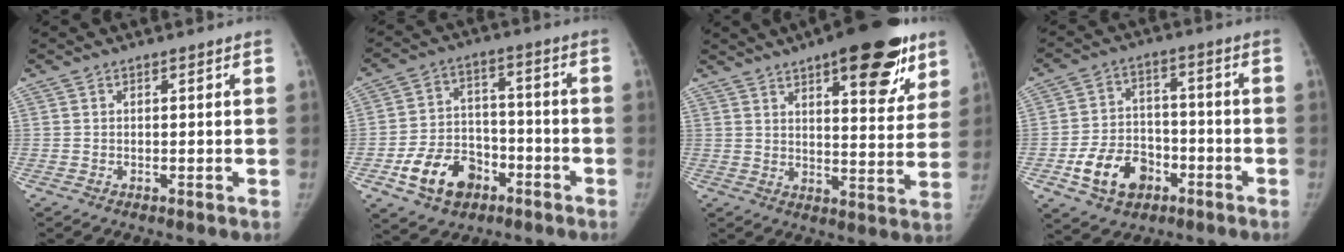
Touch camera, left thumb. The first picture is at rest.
{"total": 12.4, "force": [-6.3, 8.8, 6.0], "torque": [-0.074, 0.042, -0.102]}
{"total": 19.7, "force": [11.3, 6.7, 14.6], "torque": [-0.160, -0.039, 0.155]}
{"total": 11.5, "force": [-5.3, 8.3, 5.9], "torque": [-0.077, 0.032, -0.086]}